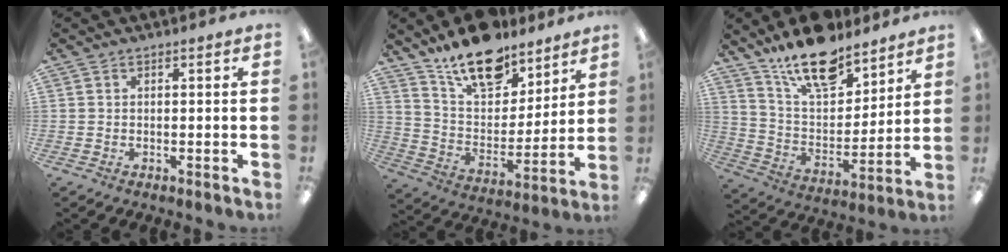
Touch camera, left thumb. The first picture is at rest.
{"total": 17.2, "force": [13.4, 7.9, 7.3], "torque": [-0.127, -0.086, 0.239]}
{"total": 17.2, "force": [13.5, 7.0, 8.0], "torque": [-0.142, -0.083, 0.240]}